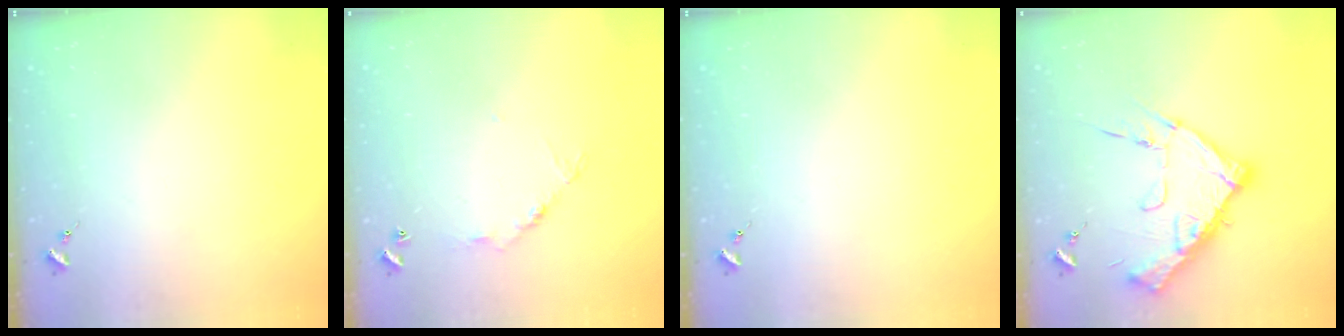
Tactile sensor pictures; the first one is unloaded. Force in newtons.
{"total": 6.1, "press": 6.1, "slide": 0.5}
{"total": 0.0}
{"total": 15.4, "press": 15.4, "slide": 0.4}